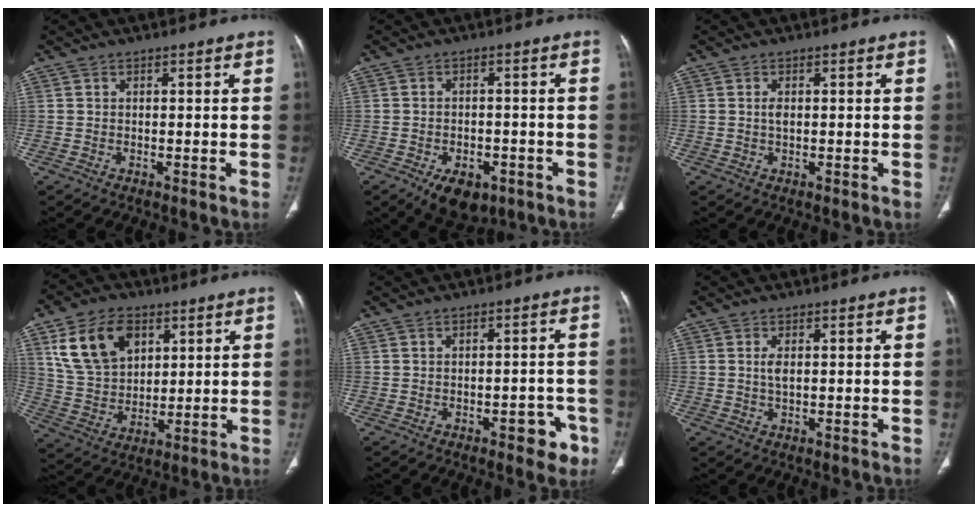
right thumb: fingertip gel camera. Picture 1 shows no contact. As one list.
[{"total": 8.6, "force": [-4.8, 5.2, 5.0], "torque": [-0.049, 0.016, -0.060]}, {"total": 1.3, "force": [0.2, 0.7, 1.1], "torque": [-0.020, -0.001, 0.004]}, {"total": 14.3, "force": [6.2, 9.8, 8.4], "torque": [-0.126, -0.013, 0.125]}, {"total": 5.3, "force": [-2.6, 2.7, 3.7], "torque": [-0.020, 0.017, -0.029]}, {"total": 1.8, "force": [0.4, 0.8, 1.6], "torque": [-0.036, -0.002, 0.010]}]